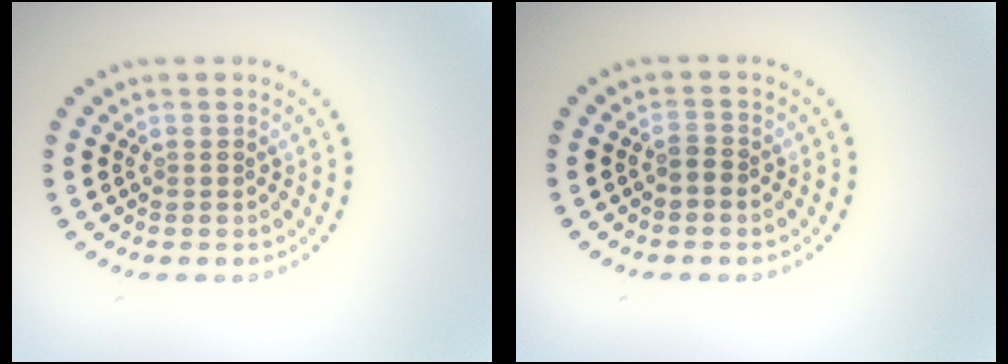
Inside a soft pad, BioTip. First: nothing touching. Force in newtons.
{"total": 1.1, "press": 0.9, "slide": 0.5}